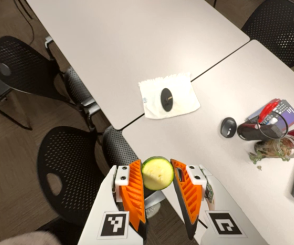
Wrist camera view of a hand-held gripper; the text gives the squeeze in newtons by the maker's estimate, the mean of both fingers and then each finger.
{"total": 8.3, "left": 8.0, "right": 8.6}